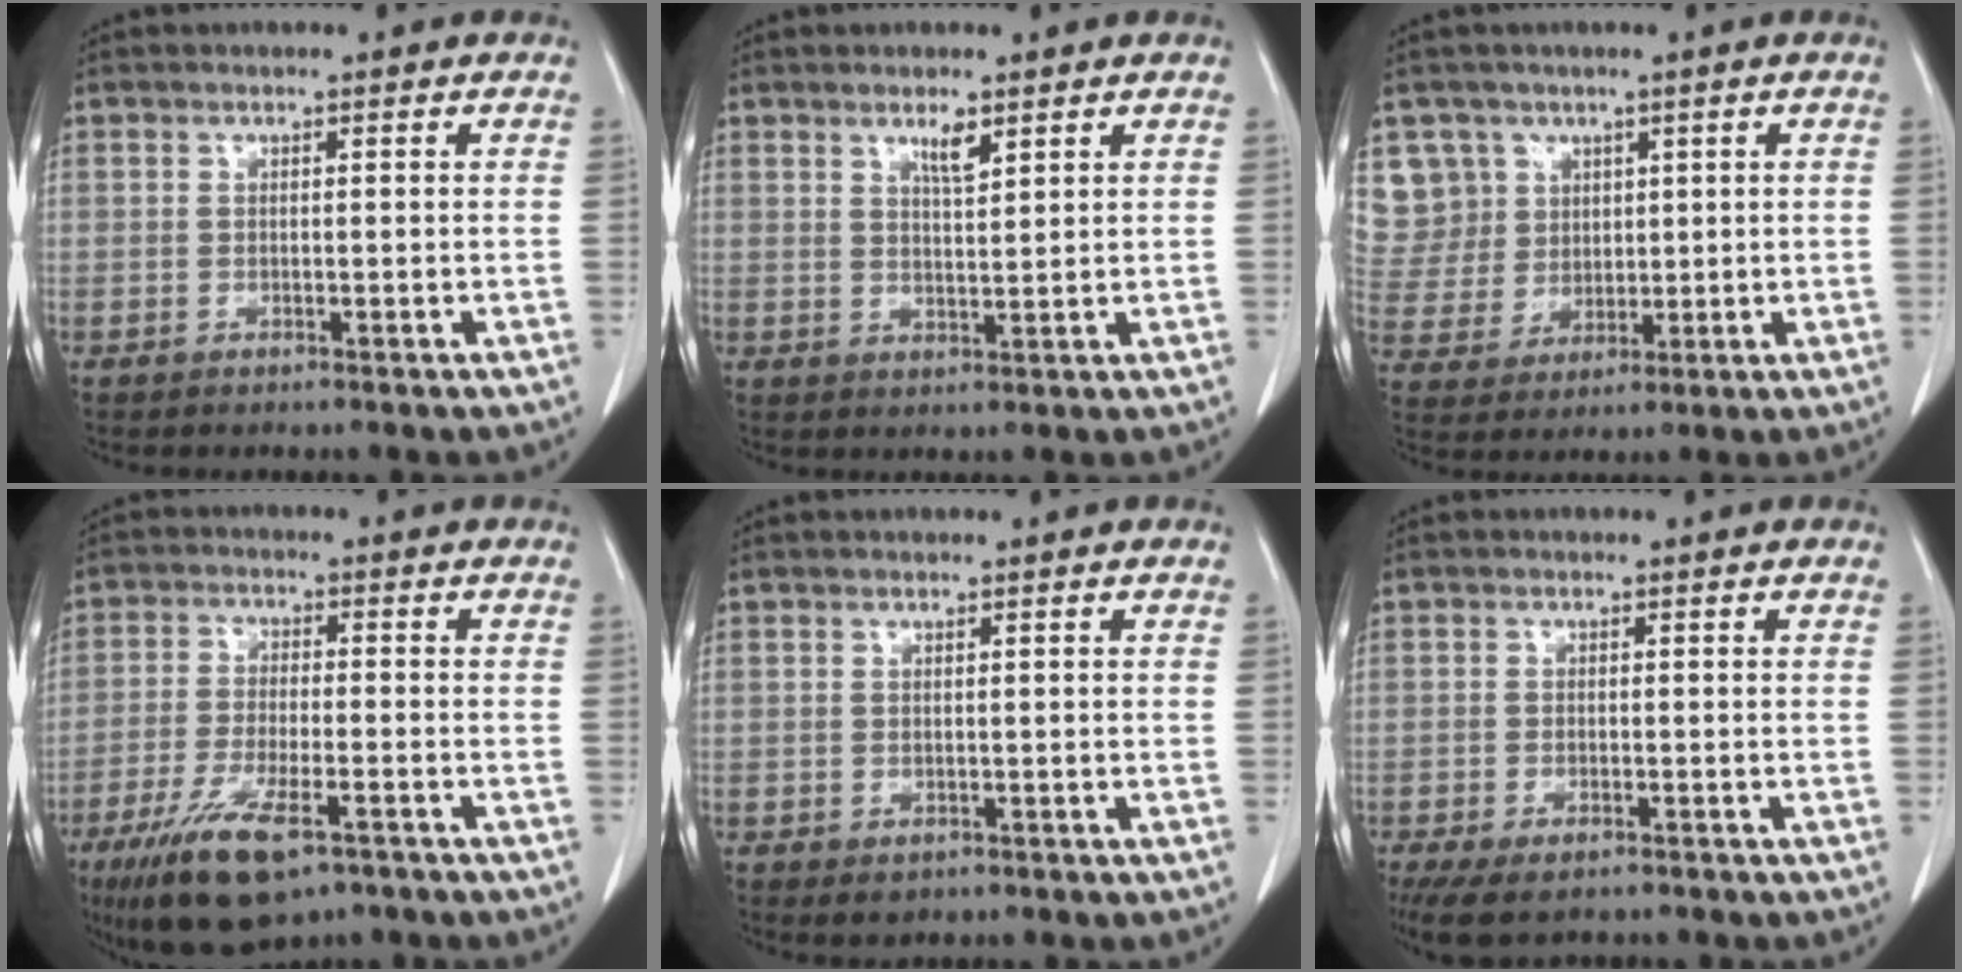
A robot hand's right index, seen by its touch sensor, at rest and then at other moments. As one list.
[{"total": 3.0, "force": [2.0, 0.5, 2.2], "torque": [-0.041, -0.003, 0.037]}, {"total": 9.0, "force": [4.5, 7.8, -0.1], "torque": [-0.004, 0.024, 0.103]}, {"total": 11.9, "force": [-7.3, 3.4, 8.8], "torque": [-0.162, -0.022, -0.119]}, {"total": 1.3, "force": [-0.6, 0.9, 0.6], "torque": [-0.008, 0.001, 0.002]}, {"total": 7.4, "force": [-5.4, 3.0, 4.1], "torque": [-0.068, -0.010, -0.079]}]